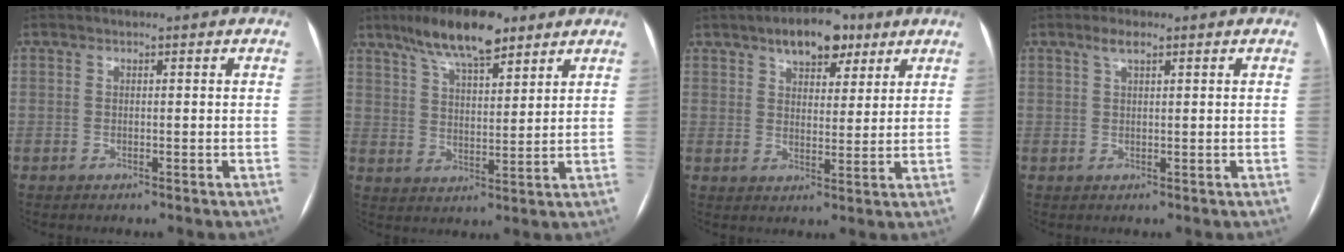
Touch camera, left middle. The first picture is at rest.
{"total": 11.6, "force": [8.2, 3.1, 7.5], "torque": [-0.134, 0.014, 0.143]}
{"total": 8.3, "force": [5.2, 4.0, 5.1], "torque": [-0.071, 0.016, 0.080]}
{"total": 2.2, "force": [1.4, 0.5, 1.6], "torque": [-0.034, 0.008, 0.028]}